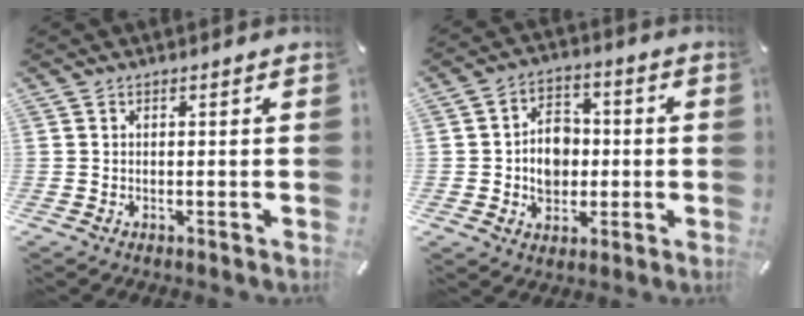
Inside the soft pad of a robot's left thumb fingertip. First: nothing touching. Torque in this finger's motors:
{"motor_torque": [0.71, 2.14, 0.04, 0.06, 0.06]}